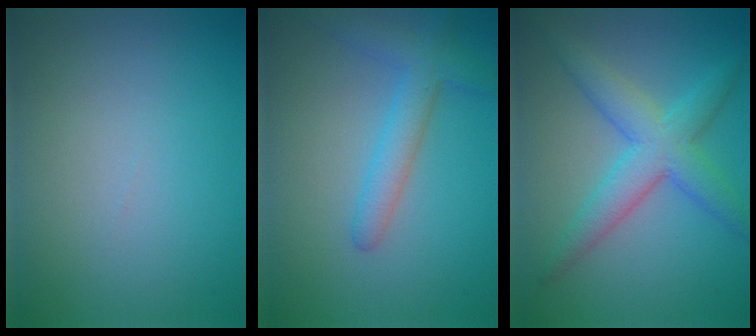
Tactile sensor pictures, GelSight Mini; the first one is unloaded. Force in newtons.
{"total": 3.3, "press": 3.3, "slide": 0.0}
{"total": 5.0, "press": 5.0, "slide": 0.2}